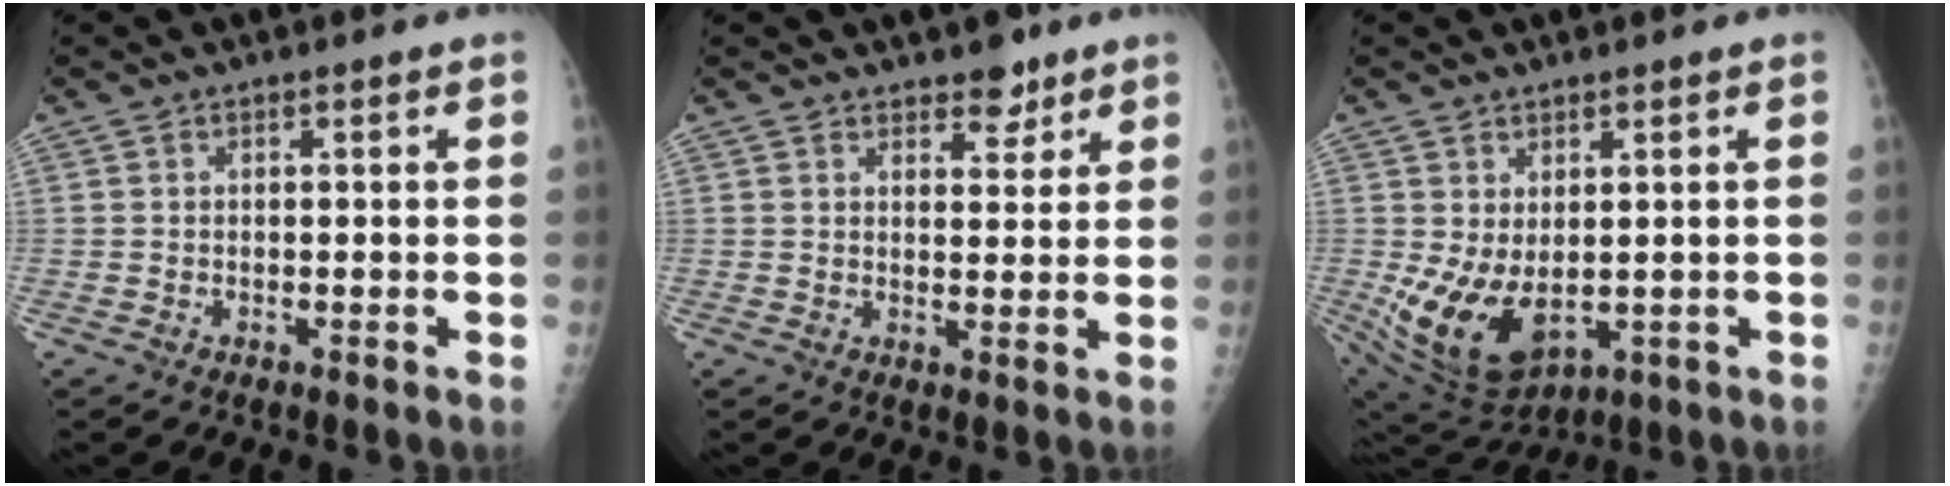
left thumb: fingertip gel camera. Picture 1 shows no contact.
{"total": 4.3, "force": [3.2, 2.2, 1.9], "torque": [-0.002, -0.020, 0.046]}
{"total": 11.3, "force": [-0.6, 6.9, 9.0], "torque": [-0.157, -0.015, 0.020]}